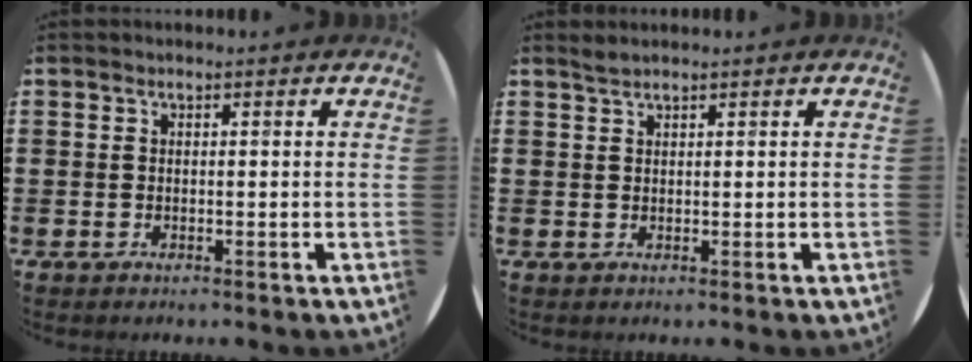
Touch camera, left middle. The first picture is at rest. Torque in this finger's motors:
{"motor_torque": [0.27, -0.25, 0.00, 0.00]}